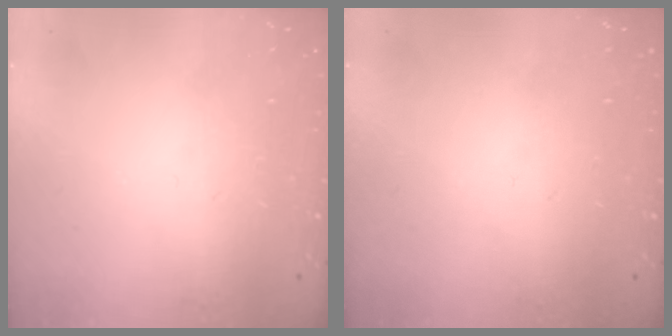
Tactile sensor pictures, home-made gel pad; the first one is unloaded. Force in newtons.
{"total": 0.0}